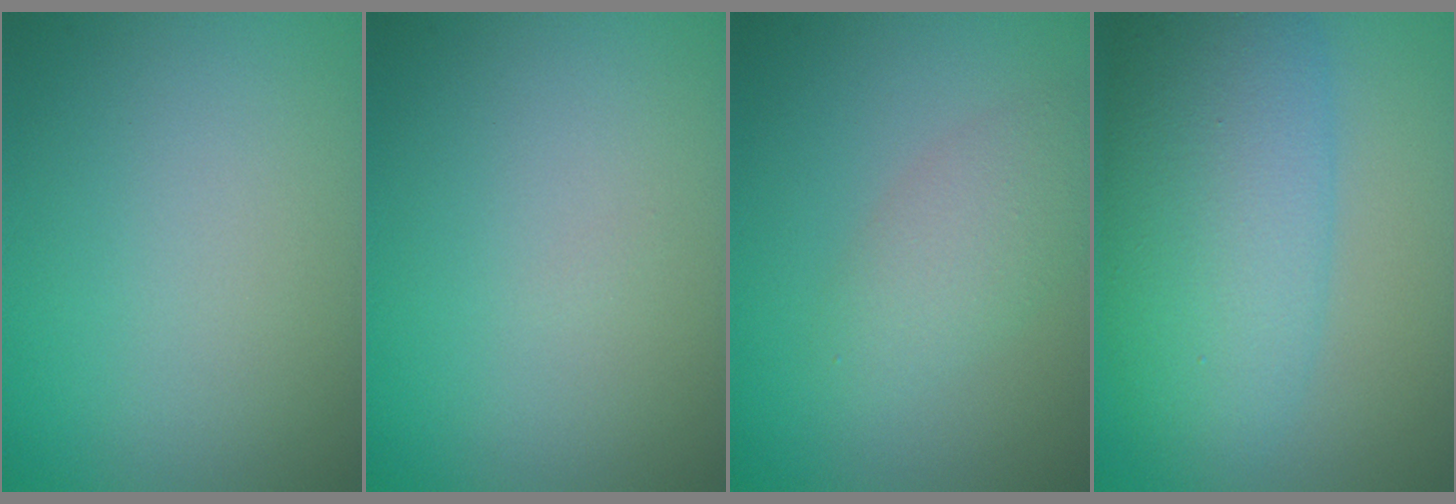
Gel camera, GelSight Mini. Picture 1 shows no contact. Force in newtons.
{"total": 0.0}
{"total": 2.9, "press": 2.9, "slide": 0.2}
{"total": 8.4, "press": 8.4, "slide": 0.2}